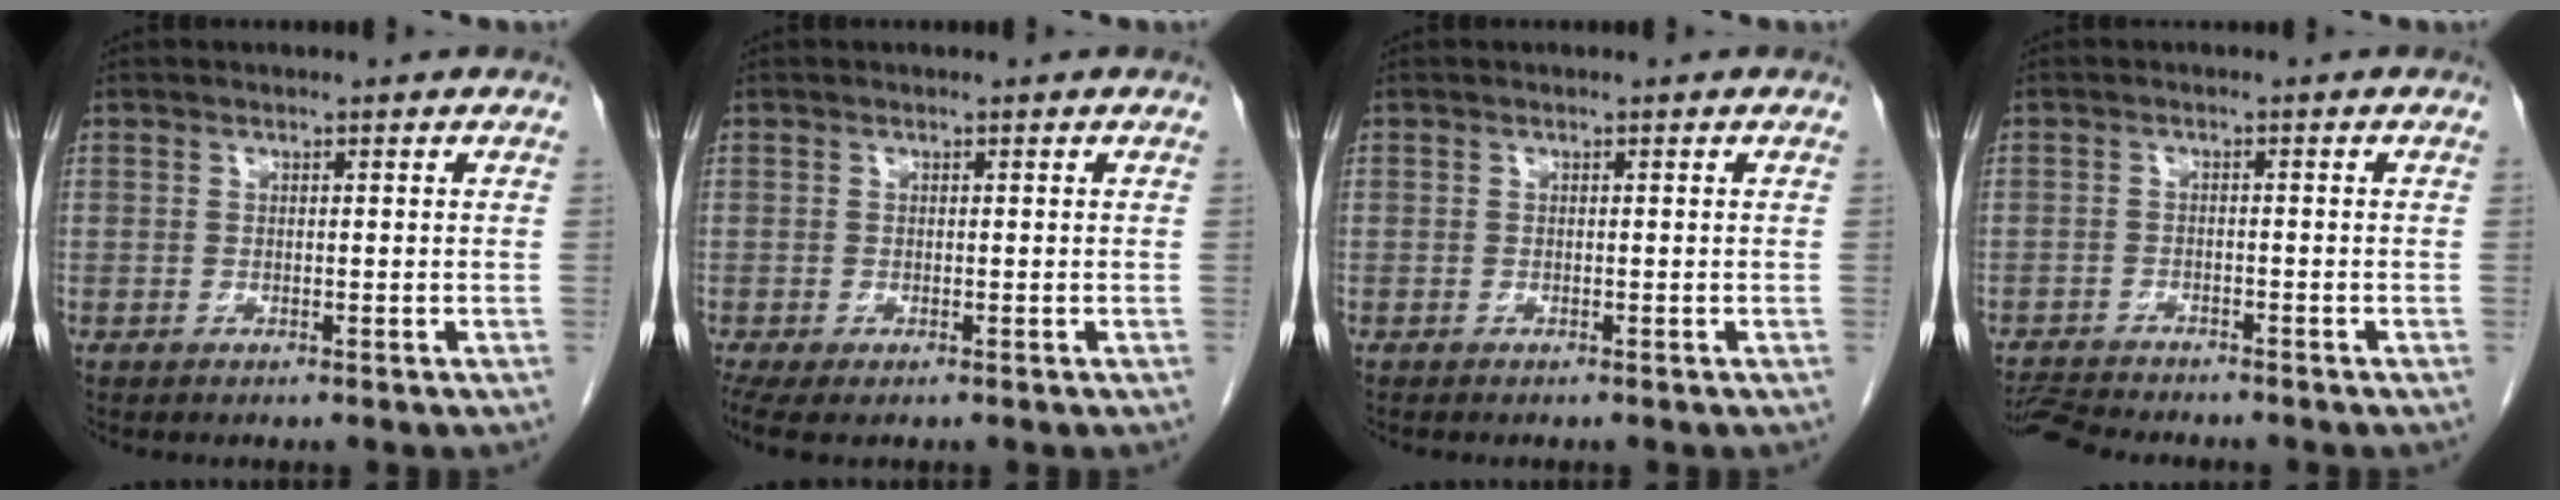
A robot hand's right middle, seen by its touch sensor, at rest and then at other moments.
{"total": 4.0, "force": [-2.5, 1.6, 2.7], "torque": [-0.052, -0.013, -0.041]}
{"total": 0.5, "force": [-0.4, 0.1, 0.2], "torque": [-0.002, -0.001, -0.004]}
{"total": 6.2, "force": [-5.9, 0.6, 1.6], "torque": [-0.024, -0.014, -0.096]}